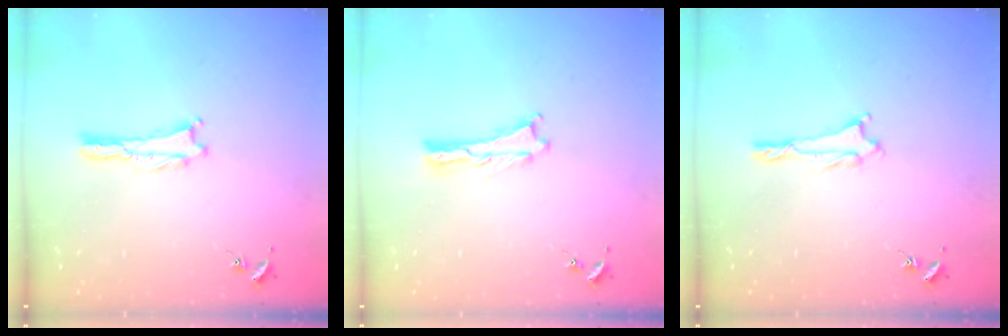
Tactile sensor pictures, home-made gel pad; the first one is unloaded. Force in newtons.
{"total": 0.0}
{"total": 1.0, "press": 0.9, "slide": 0.2}